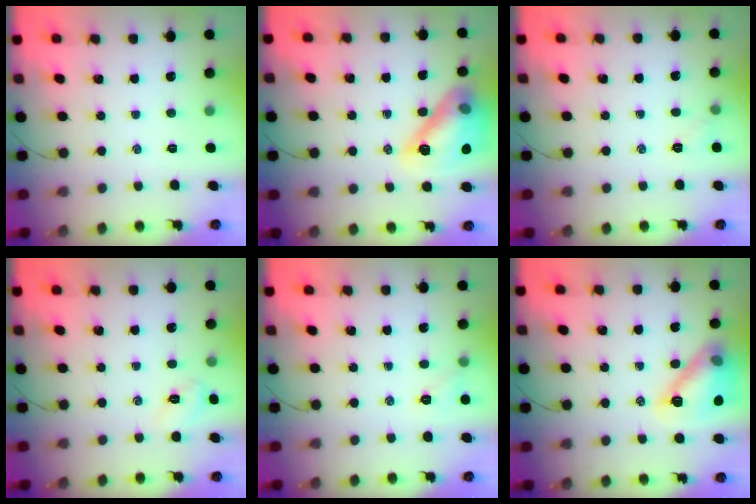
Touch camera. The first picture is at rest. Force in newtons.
{"total": 17.6, "press": 17.5, "slide": 2.0}
{"total": 3.9, "press": 3.7, "slide": 1.1}
{"total": 6.0, "press": 5.8, "slide": 1.6}
{"total": 5.7, "press": 5.6, "slide": 1.4}
{"total": 13.6, "press": 13.6, "slide": 1.0}